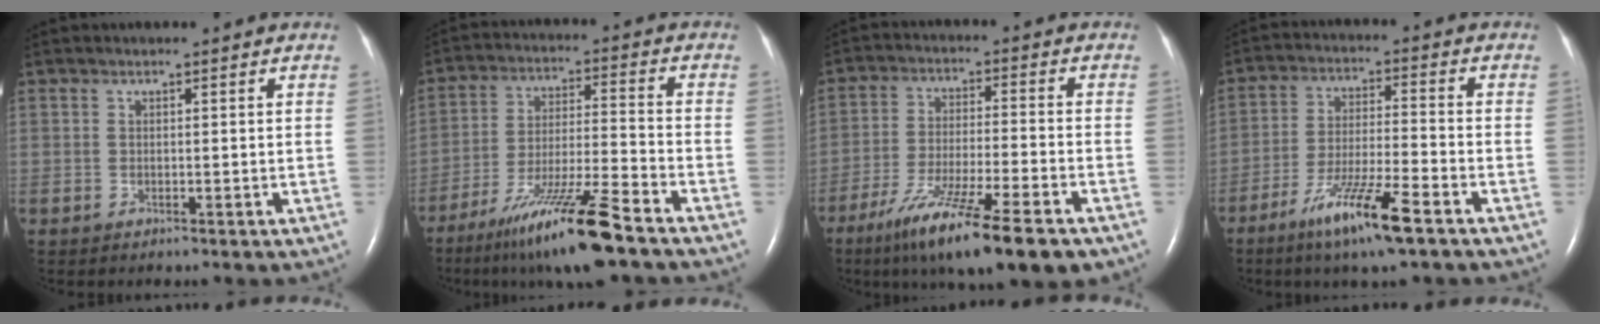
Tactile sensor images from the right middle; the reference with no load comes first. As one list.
[{"total": 13.5, "force": [-9.5, -0.2, 9.6], "torque": [-0.183, -0.031, -0.167]}, {"total": 15.9, "force": [-10.4, 1.3, 11.9], "torque": [-0.193, -0.042, -0.174]}, {"total": 10.8, "force": [-6.7, 0.3, 8.5], "torque": [-0.163, -0.026, -0.122]}]